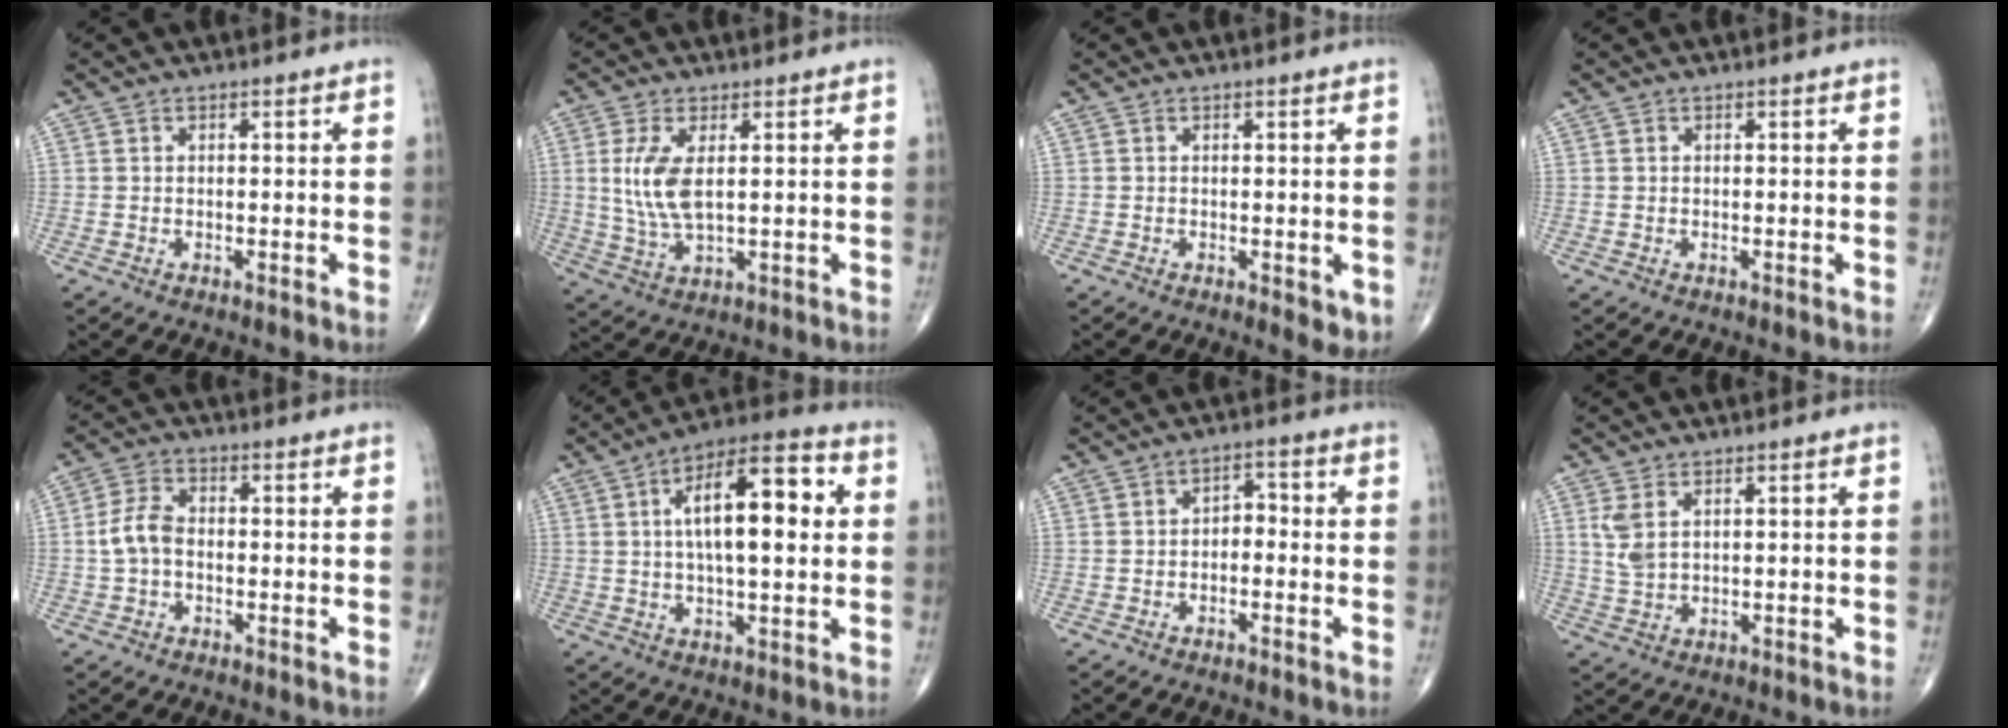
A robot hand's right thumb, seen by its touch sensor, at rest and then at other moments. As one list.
[{"total": 7.9, "force": [1.4, 3.3, 7.0], "torque": [-0.159, -0.011, 0.036]}, {"total": 2.9, "force": [-0.6, 1.4, 2.5], "torque": [-0.020, -0.006, -0.005]}, {"total": 0.0}, {"total": 5.3, "force": [-0.7, 3.5, 4.0], "torque": [-0.083, 0.018, -0.020]}, {"total": 16.4, "force": [3.1, 6.2, 14.9], "torque": [-0.223, 0.018, 0.042]}, {"total": 3.0, "force": [-0.8, 2.0, 2.1], "torque": [-0.019, 0.022, -0.022]}, {"total": 4.0, "force": [1.6, 2.1, 3.1], "torque": [-0.068, -0.002, 0.043]}]